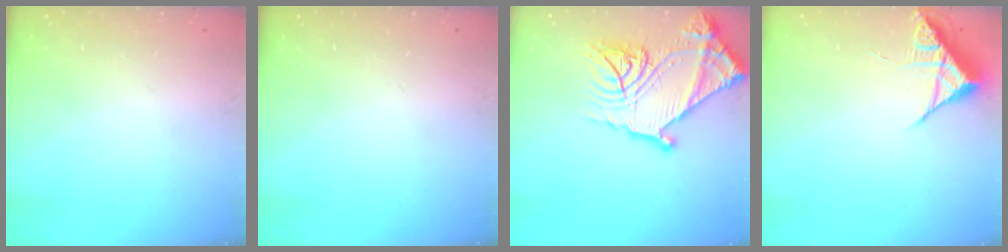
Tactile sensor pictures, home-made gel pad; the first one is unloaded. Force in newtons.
{"total": 0.0}
{"total": 23.5, "press": 23.4, "slide": 1.6}
{"total": 7.1, "press": 7.1, "slide": 0.3}